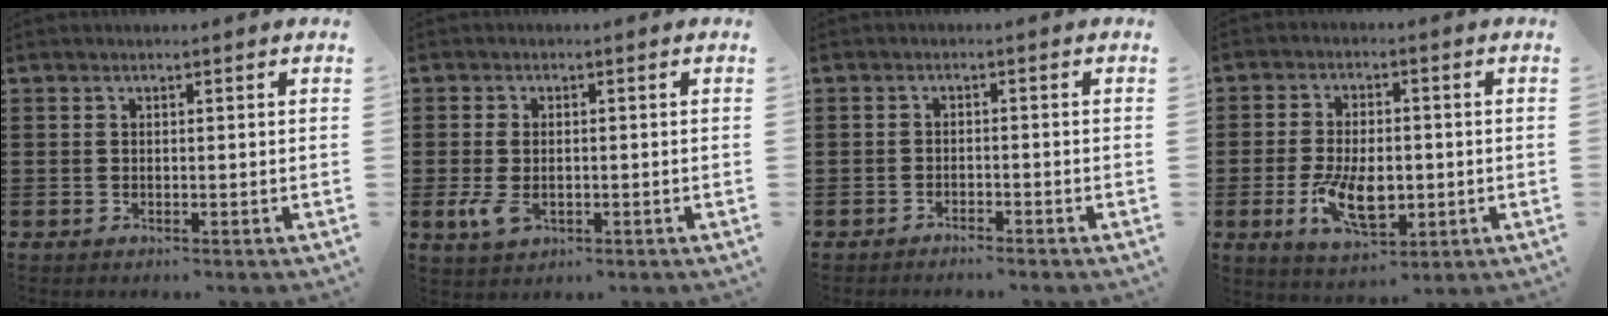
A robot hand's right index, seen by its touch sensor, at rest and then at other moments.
{"total": 3.9, "force": [-0.8, 2.2, 3.2], "torque": [-0.087, -0.009, -0.020]}
{"total": 1.4, "force": [-1.4, 0.0, 0.1], "torque": [-0.006, 0.003, -0.029]}
{"total": 8.7, "force": [-1.9, 4.7, 7.1], "torque": [-0.145, -0.003, -0.036]}